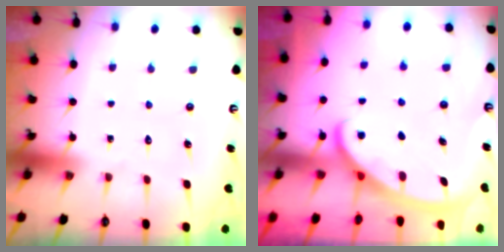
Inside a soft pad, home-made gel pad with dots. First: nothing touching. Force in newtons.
{"total": 2.9, "press": 2.9, "slide": 0.4}